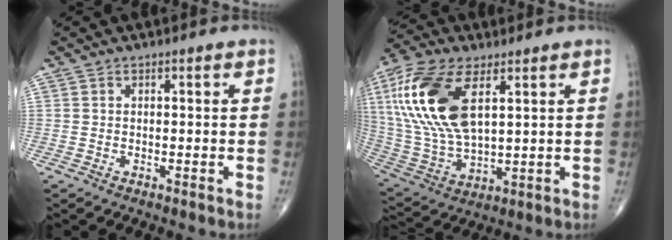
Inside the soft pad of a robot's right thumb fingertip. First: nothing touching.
{"total": 20.5, "force": [6.6, 9.8, 16.8], "torque": [-0.362, -0.015, 0.127]}